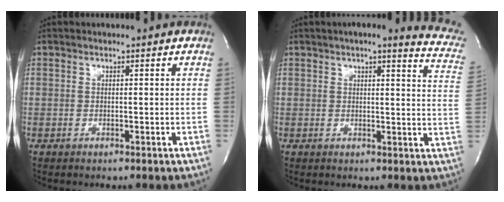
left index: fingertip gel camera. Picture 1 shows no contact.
{"total": 13.0, "force": [10.8, 2.0, 6.9], "torque": [-0.070, -0.022, 0.100]}